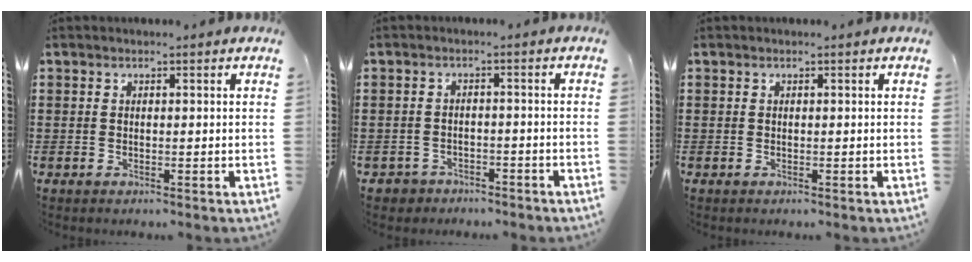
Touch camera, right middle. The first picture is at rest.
{"total": 2.3, "force": [-2.2, 0.7, -0.3], "torque": [-0.004, 0.001, -0.050]}
{"total": 0.0}